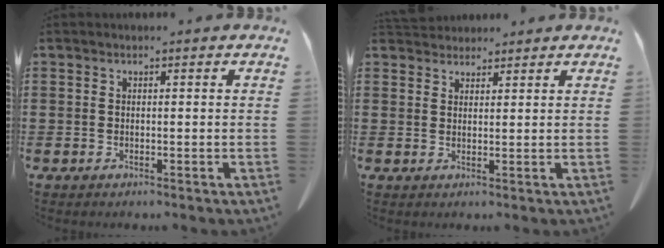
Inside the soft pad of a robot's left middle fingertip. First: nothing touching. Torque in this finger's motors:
{"motor_torque": [0.34, 0.13, 0.03, 0.03]}